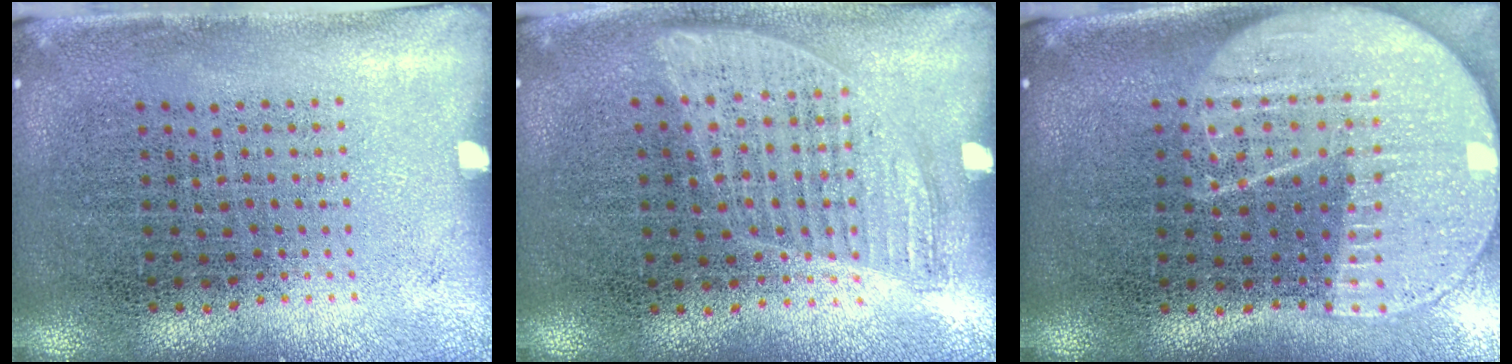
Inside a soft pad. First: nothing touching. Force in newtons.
{"total": 0.9, "press": 0.8, "slide": 0.4}
{"total": 2.2, "press": 1.9, "slide": 1.1}